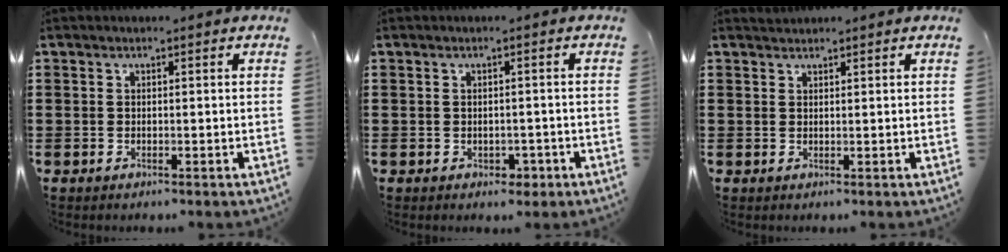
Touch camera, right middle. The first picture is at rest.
{"total": 1.5, "force": [-0.8, 1.1, 0.6], "torque": [-0.012, -0.001, -0.017]}
{"total": 1.0, "force": [1.0, 0.2, 0.0], "torque": [-0.003, 0.000, 0.019]}